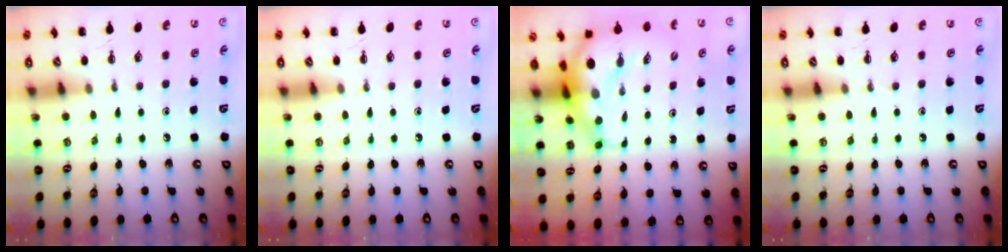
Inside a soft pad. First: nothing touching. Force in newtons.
{"total": 0.0}
{"total": 9.9, "press": 9.5, "slide": 2.7}
{"total": 0.0}